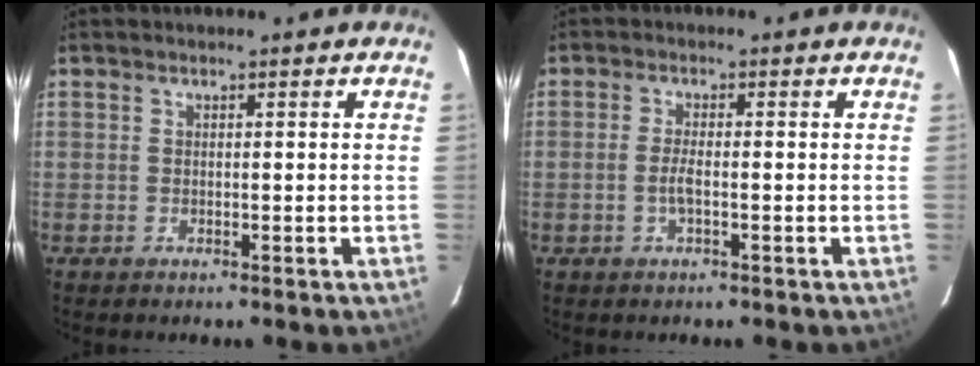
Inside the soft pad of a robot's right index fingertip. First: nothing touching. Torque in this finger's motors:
{"motor_torque": [-0.15, -0.08, -0.02, 0.01]}